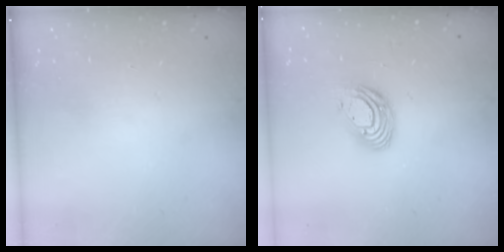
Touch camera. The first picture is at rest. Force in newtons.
{"total": 12.1, "press": 12.0, "slide": 1.2}